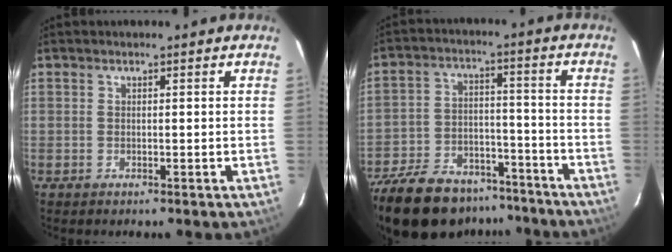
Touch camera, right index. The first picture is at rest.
{"total": 24.1, "force": [-18.8, 10.9, 10.4], "torque": [-0.237, 0.004, -0.277]}